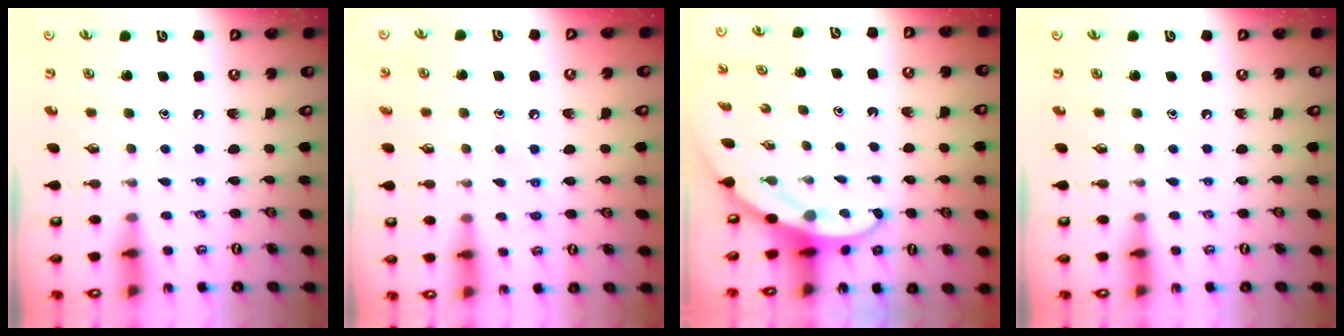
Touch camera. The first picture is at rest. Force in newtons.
{"total": 6.8, "press": 6.8, "slide": 0.6}
{"total": 3.3, "press": 3.3, "slide": 0.1}
{"total": 0.0}